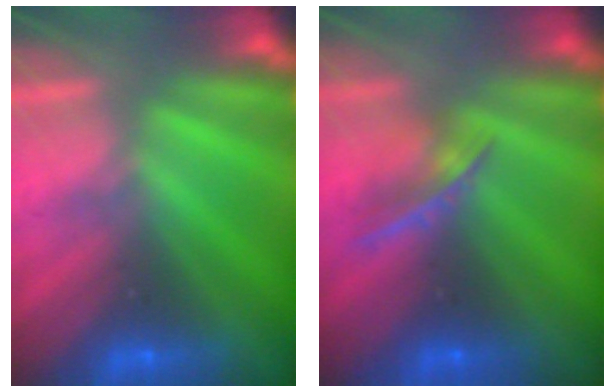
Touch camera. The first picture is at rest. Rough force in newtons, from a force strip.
{"total": 4.6}